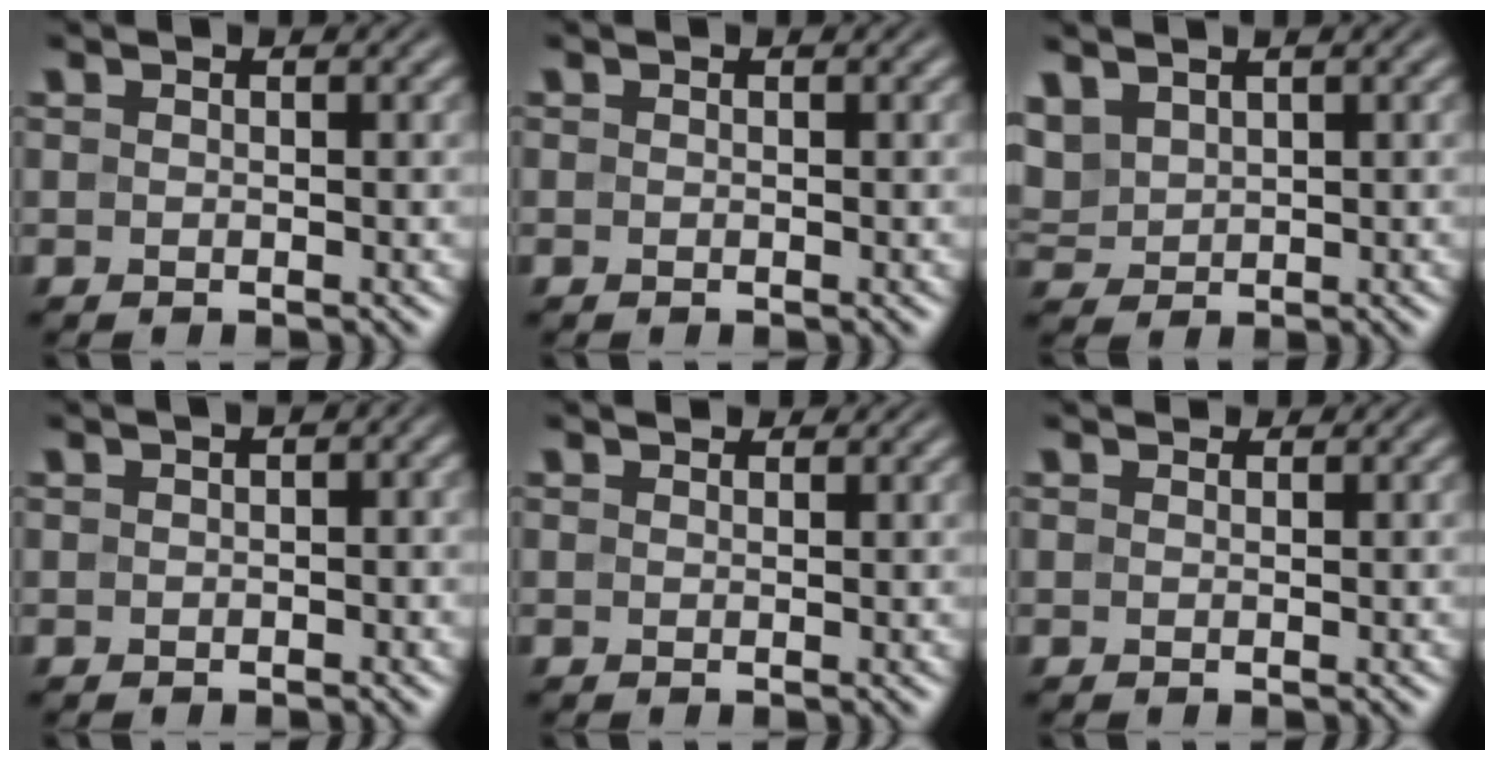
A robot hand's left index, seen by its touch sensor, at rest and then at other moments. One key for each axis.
{"total": 0.0}
{"total": 2.8, "fx": 1.9, "fy": 1.6, "fz": 1.4, "tx": -0.041, "ty": 0.009, "tz": 0.043}
{"total": 2.4, "fx": 0.5, "fy": 1.1, "fz": 2.1, "tx": -0.019, "ty": 0.010, "tz": 0.006}
{"total": 1.1, "fx": 1.0, "fy": 0.4, "fz": 0.3, "tx": -0.010, "ty": -0.001, "tz": 0.012}
{"total": 1.2, "fx": 1.1, "fy": 0.4, "fz": 0.3, "tx": -0.011, "ty": -0.001, "tz": 0.009}